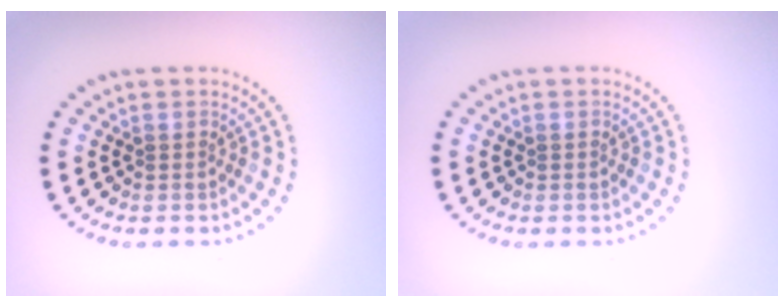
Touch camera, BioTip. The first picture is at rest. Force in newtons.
{"total": 0.0}